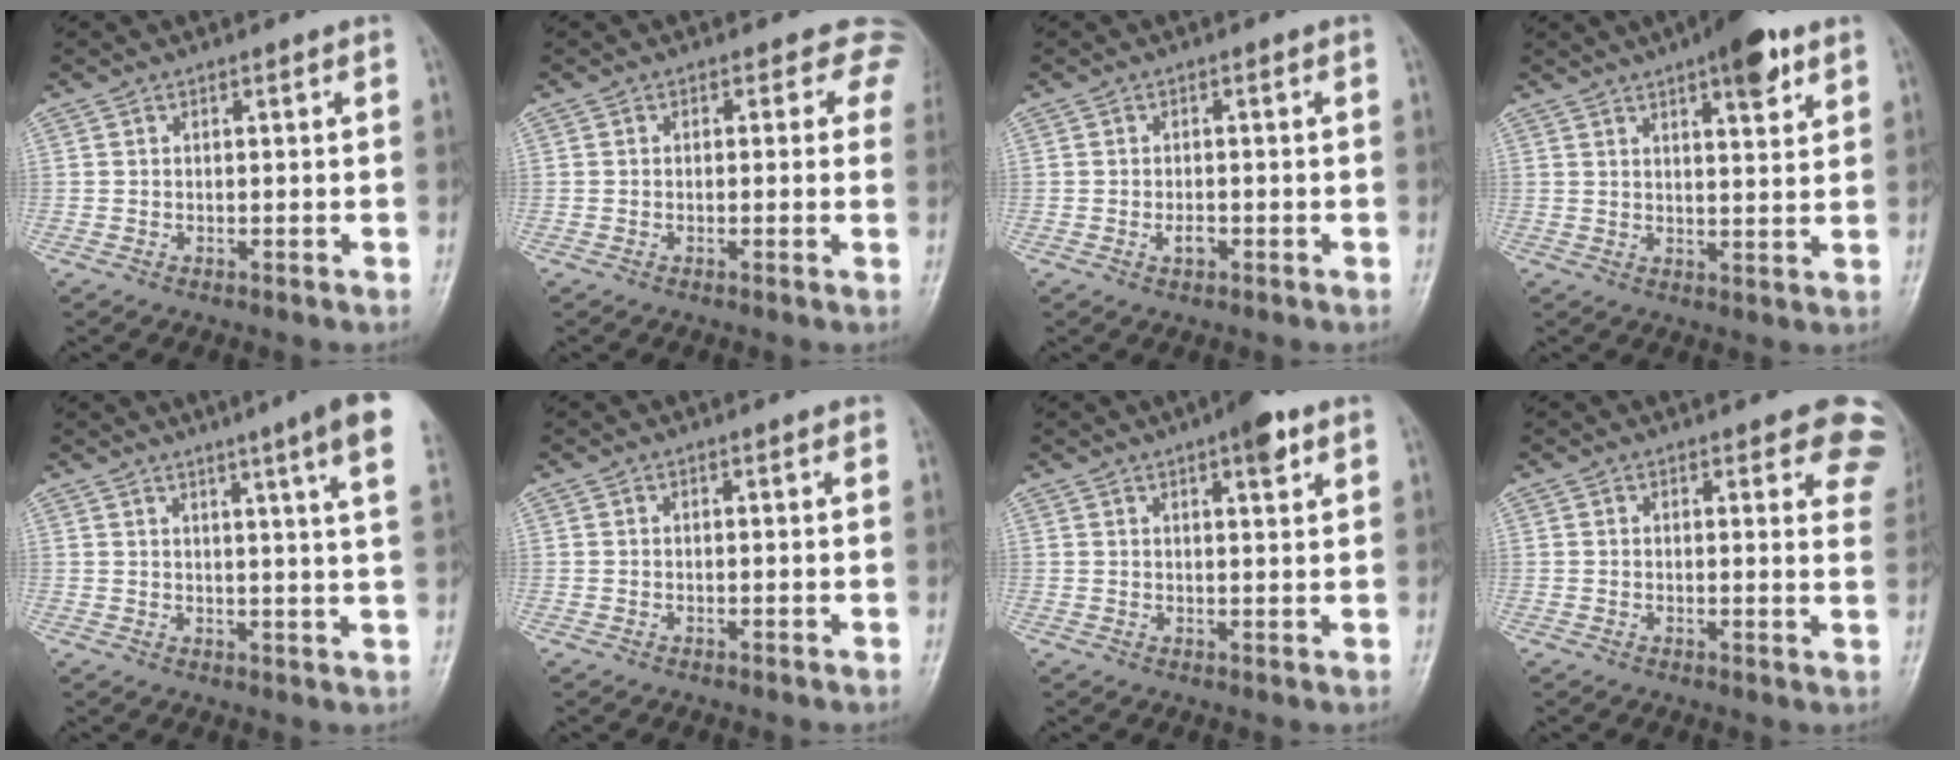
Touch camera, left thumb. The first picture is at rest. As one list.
[{"total": 3.6, "force": [2.1, 2.8, 1.0], "torque": [0.024, -0.005, -0.005]}, {"total": 1.7, "force": [-0.6, 0.9, 1.3], "torque": [-0.021, 0.005, -0.009]}, {"total": 9.2, "force": [5.4, 2.7, 7.0], "torque": [-0.082, -0.023, 0.073]}, {"total": 11.5, "force": [7.0, -0.3, 9.2], "torque": [-0.119, -0.019, 0.073]}, {"total": 0.8, "force": [0.6, 0.1, 0.5], "torque": [-0.006, 0.002, 0.005]}, {"total": 5.4, "force": [3.1, 1.4, 4.2], "torque": [-0.053, -0.011, 0.040]}, {"total": 9.1, "force": [6.5, 3.4, 5.4], "torque": [-0.020, -0.027, 0.055]}]